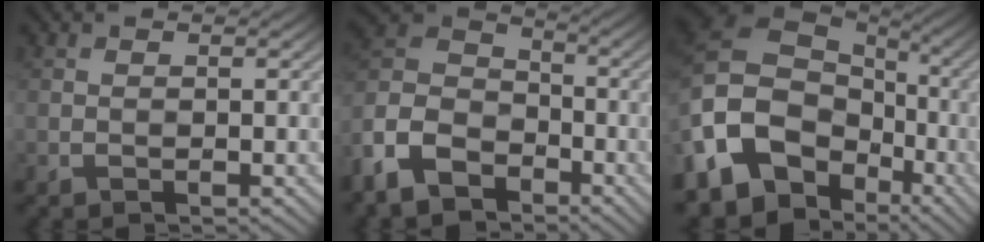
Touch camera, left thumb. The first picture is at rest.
{"total": 12.1, "force": [-7.7, 7.0, 6.2], "torque": [-0.167, -0.019, -0.173]}
{"total": 18.0, "force": [-5.4, 14.4, 9.4], "torque": [-0.239, -0.018, -0.101]}